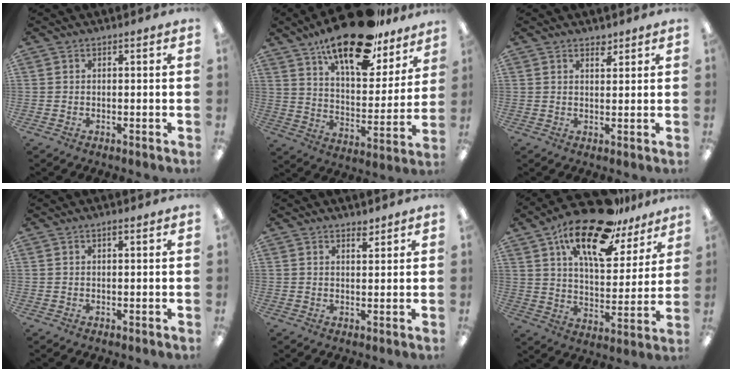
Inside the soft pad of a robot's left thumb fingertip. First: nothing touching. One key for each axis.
{"total": 21.3, "fx": 15.8, "fy": 7.7, "fz": 12.1, "tx": -0.195, "ty": -0.096, "tz": 0.268}
{"total": 2.8, "fx": 2.2, "fy": 1.2, "fz": 1.3, "tx": -0.003, "ty": -0.010, "tz": 0.035}
{"total": 0.9, "fx": 0.6, "fy": 0.2, "fz": 0.6, "tx": -0.013, "ty": 0.001, "tz": 0.010}
{"total": 2.4, "fx": 2.1, "fy": 0.7, "fz": 1.0, "tx": -0.007, "ty": -0.011, "tz": 0.036}
{"total": 21.4, "fx": 14.1, "fy": 8.8, "fz": 13.6, "tx": -0.221, "ty": -0.076, "tz": 0.238}